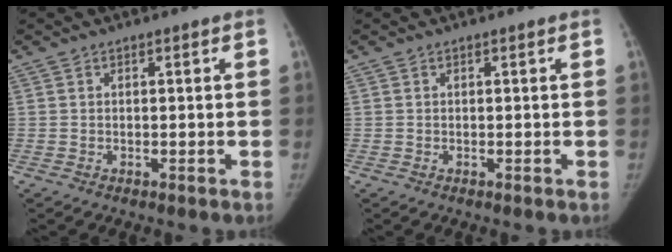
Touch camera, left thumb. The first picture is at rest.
{"total": 0.0}